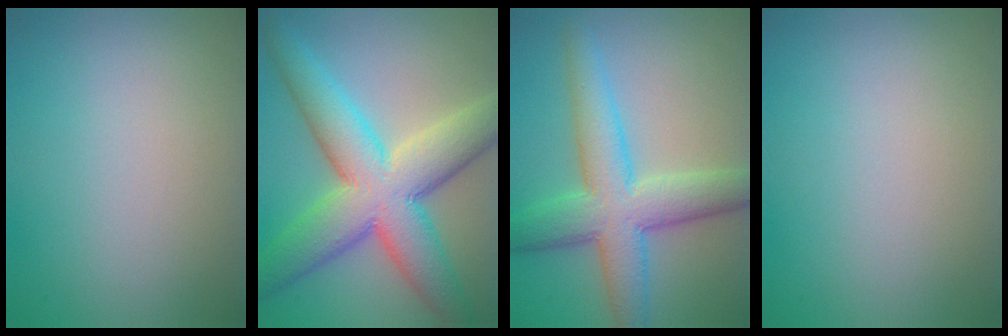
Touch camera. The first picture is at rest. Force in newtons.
{"total": 11.1, "press": 11.1, "slide": 0.5}
{"total": 7.6, "press": 7.6, "slide": 0.1}
{"total": 0.0}